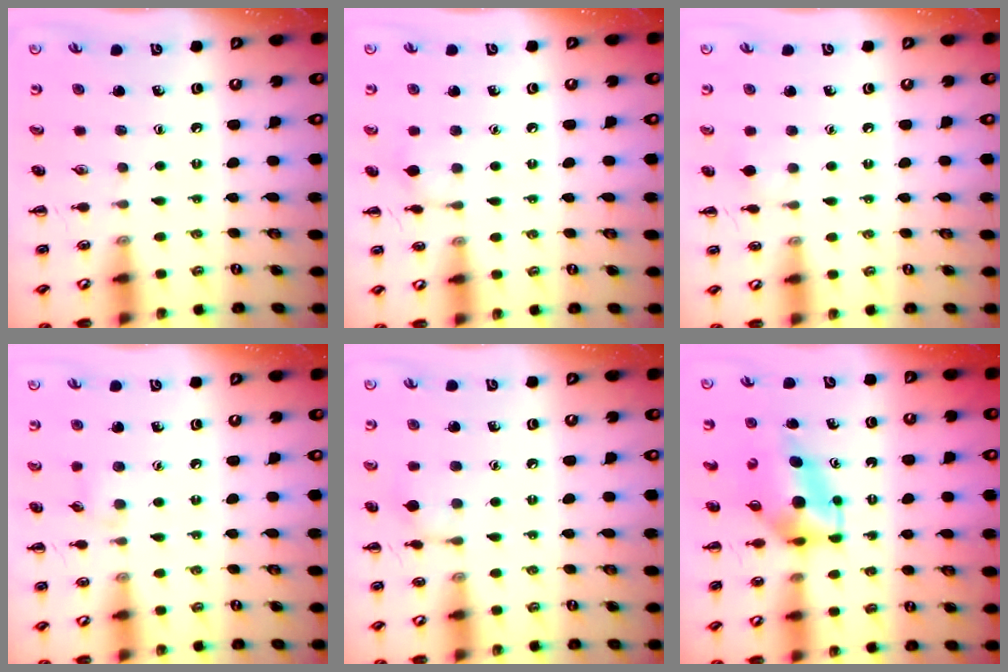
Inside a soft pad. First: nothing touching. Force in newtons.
{"total": 6.2, "press": 5.9, "slide": 1.8}
{"total": 4.7, "press": 4.4, "slide": 1.6}
{"total": 4.8, "press": 4.4, "slide": 1.7}
{"total": 6.3, "press": 5.9, "slide": 2.2}
{"total": 5.3, "press": 5.2, "slide": 1.1}